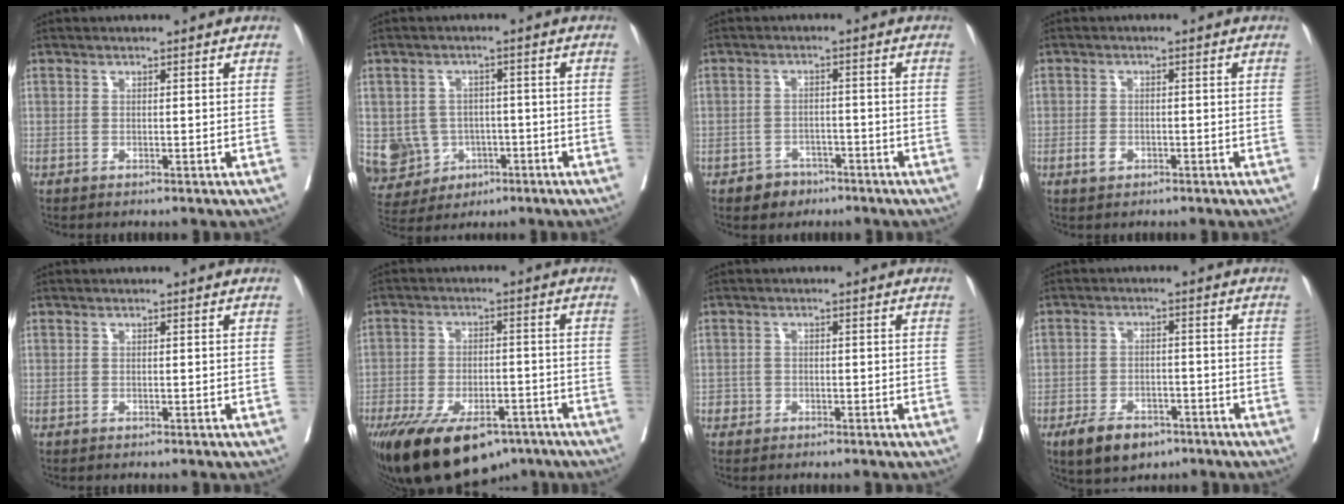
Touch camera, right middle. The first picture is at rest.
{"total": 9.2, "force": [-1.9, 8.7, 2.3], "torque": [-0.062, 0.017, -0.015]}
{"total": 3.4, "force": [-2.2, 2.5, 0.6], "torque": [-0.009, 0.010, -0.029]}
{"total": 1.9, "force": [-0.9, 1.3, 1.1], "torque": [-0.022, 0.002, -0.010]}
{"total": 0.0}
{"total": 19.6, "force": [-12.5, 9.4, 11.8], "torque": [-0.236, -0.023, -0.186]}
{"total": 1.2, "force": [-0.5, 1.1, -0.1], "torque": [0.009, 0.008, -0.011]}
{"total": 6.8, "force": [-4.3, 3.8, 3.7], "torque": [-0.068, -0.001, -0.063]}